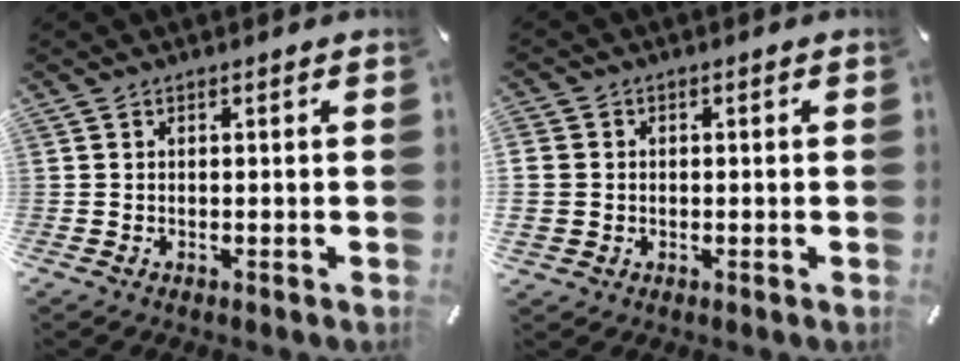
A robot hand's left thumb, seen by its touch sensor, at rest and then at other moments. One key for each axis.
{"total": 4.2, "fx": 0.1, "fy": 4.1, "fz": 1.1, "tx": -0.022, "ty": 0.004, "tz": 0.002}